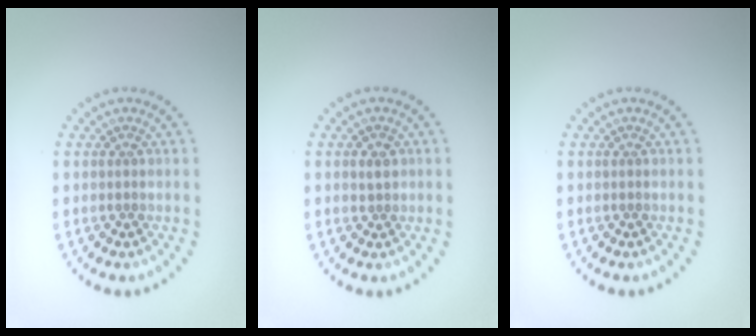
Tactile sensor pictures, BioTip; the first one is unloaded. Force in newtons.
{"total": 1.3, "press": 1.3, "slide": 0.4}
{"total": 0.0}